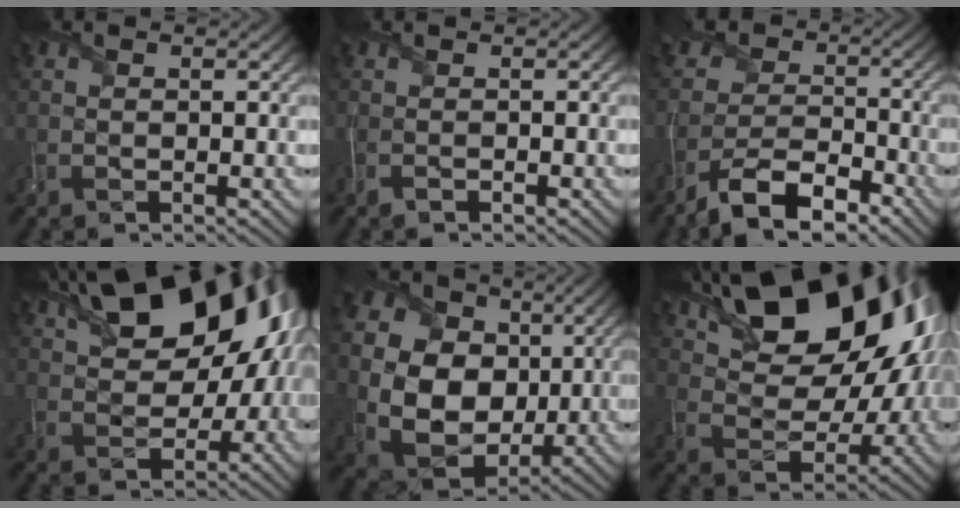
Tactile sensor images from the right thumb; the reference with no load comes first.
{"total": 1.2, "force": [-0.9, 0.3, 0.8], "torque": [-0.023, -0.003, -0.017]}
{"total": 8.9, "force": [-6.0, 4.5, 4.8], "torque": [-0.077, -0.007, -0.119]}
{"total": 17.7, "force": [6.6, 10.2, 12.9], "torque": [-0.190, 0.029, 0.104]}
{"total": 18.7, "force": [1.8, 15.4, 10.4], "torque": [-0.253, -0.005, 0.049]}
{"total": 18.9, "force": [8.5, 10.6, 13.2], "torque": [-0.211, 0.025, 0.138]}